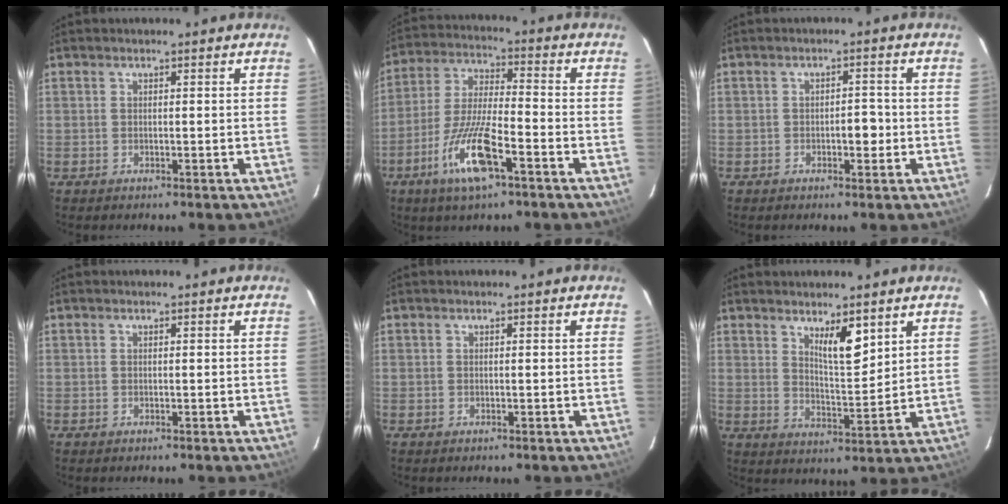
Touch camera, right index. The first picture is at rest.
{"total": 12.4, "force": [-6.2, 2.1, 10.5], "torque": [-0.216, -0.011, -0.116]}
{"total": 2.9, "force": [-0.8, 1.3, 2.5], "torque": [-0.034, 0.006, -0.010]}
{"total": 0.0}
{"total": 0.0}
{"total": 6.1, "force": [3.6, 1.3, 4.7], "torque": [-0.084, -0.012, 0.068]}